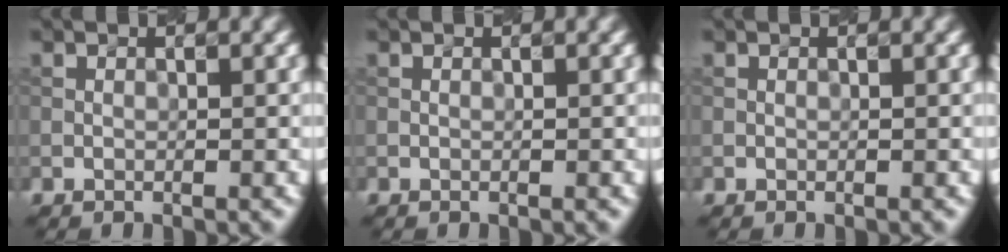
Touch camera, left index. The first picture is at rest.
{"total": 0.0}
{"total": 0.0}